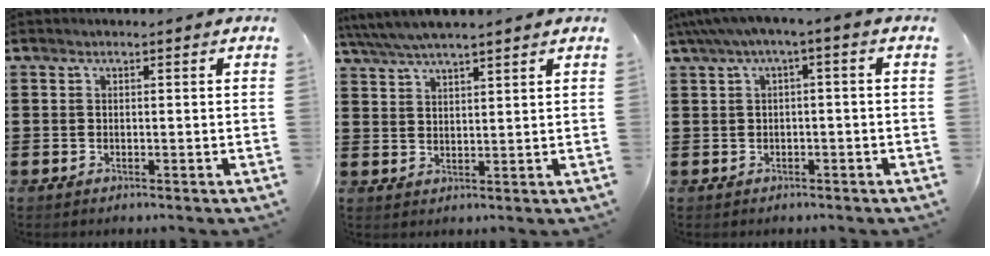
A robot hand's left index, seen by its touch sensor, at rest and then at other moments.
{"total": 4.2, "force": [3.8, 0.1, 1.8], "torque": [-0.045, -0.011, 0.068]}
{"total": 2.5, "force": [-1.2, 0.2, 2.2], "torque": [-0.037, -0.001, -0.025]}